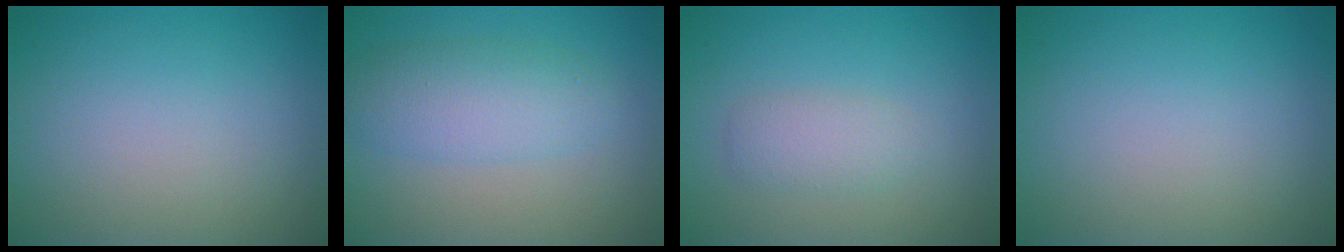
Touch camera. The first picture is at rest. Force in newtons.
{"total": 4.1, "press": 4.1, "slide": 0.0}
{"total": 2.0, "press": 2.0, "slide": 0.2}
{"total": 0.0}